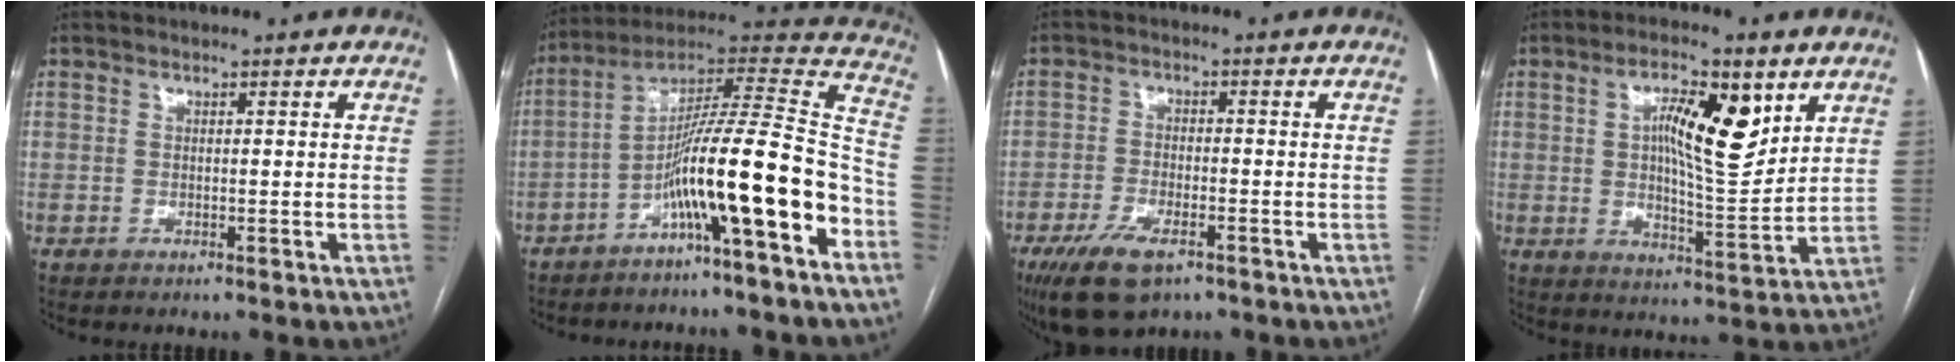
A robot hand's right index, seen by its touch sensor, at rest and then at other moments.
{"total": 18.0, "force": [-8.0, 0.4, 16.1], "torque": [-0.263, 0.032, -0.136]}
{"total": 8.4, "force": [-5.2, 3.2, 5.7], "torque": [-0.109, -0.013, -0.089]}
{"total": 10.9, "force": [4.1, 3.0, 9.6], "torque": [-0.158, 0.006, 0.069]}